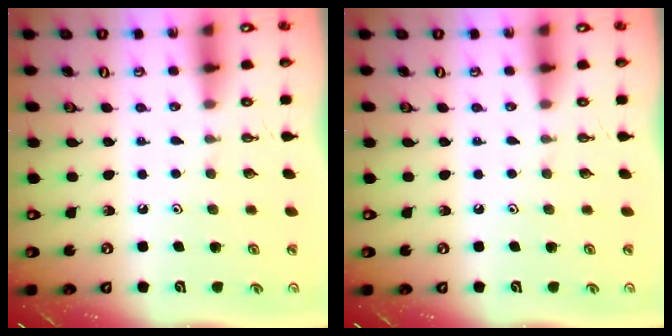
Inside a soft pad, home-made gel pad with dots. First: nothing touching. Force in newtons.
{"total": 0.0}